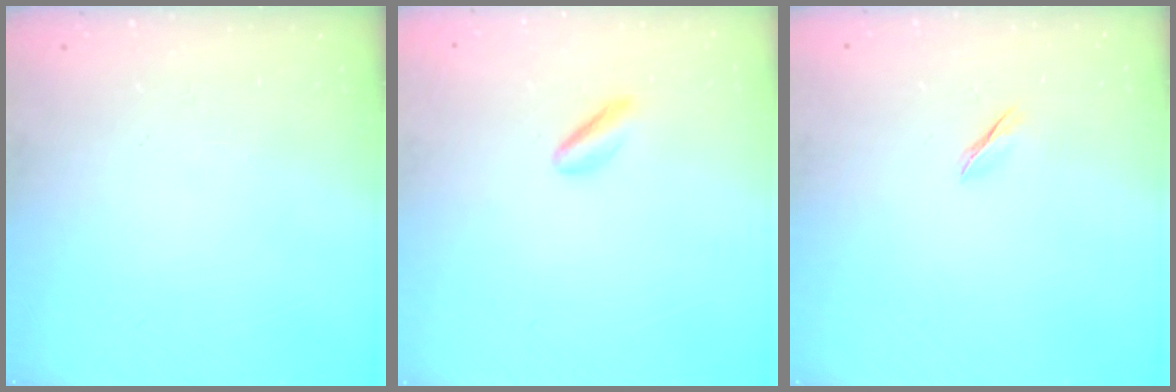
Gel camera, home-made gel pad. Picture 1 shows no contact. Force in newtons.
{"total": 1.8, "press": 1.6, "slide": 0.8}
{"total": 1.7, "press": 1.6, "slide": 0.5}